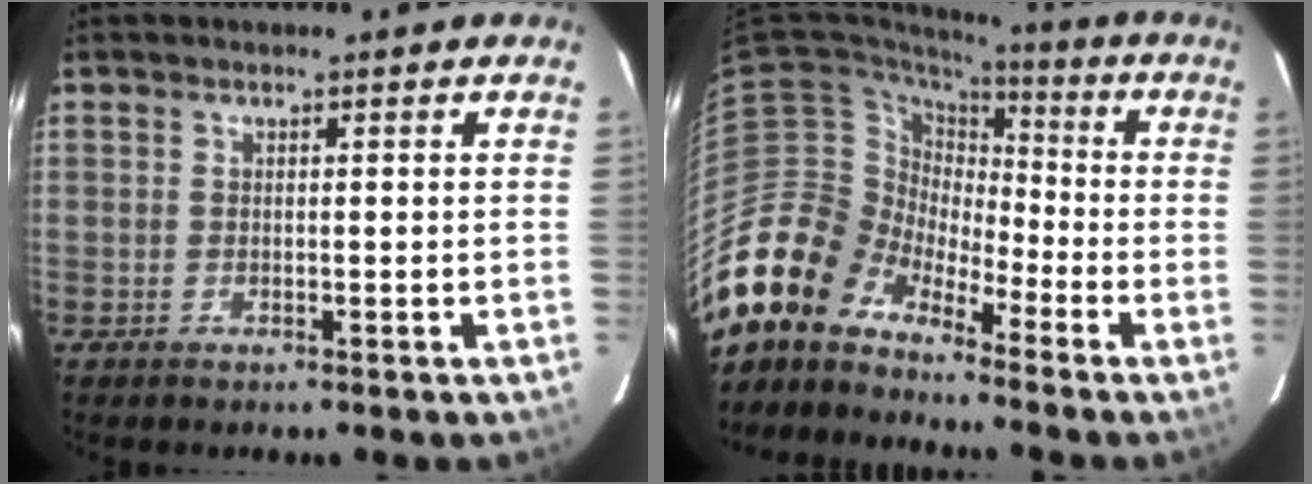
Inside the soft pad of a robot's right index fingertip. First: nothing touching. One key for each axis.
{"total": 15.5, "fx": -12.8, "fy": 8.0, "fz": 3.4, "tx": -0.085, "ty": 0.014, "tz": -0.246}